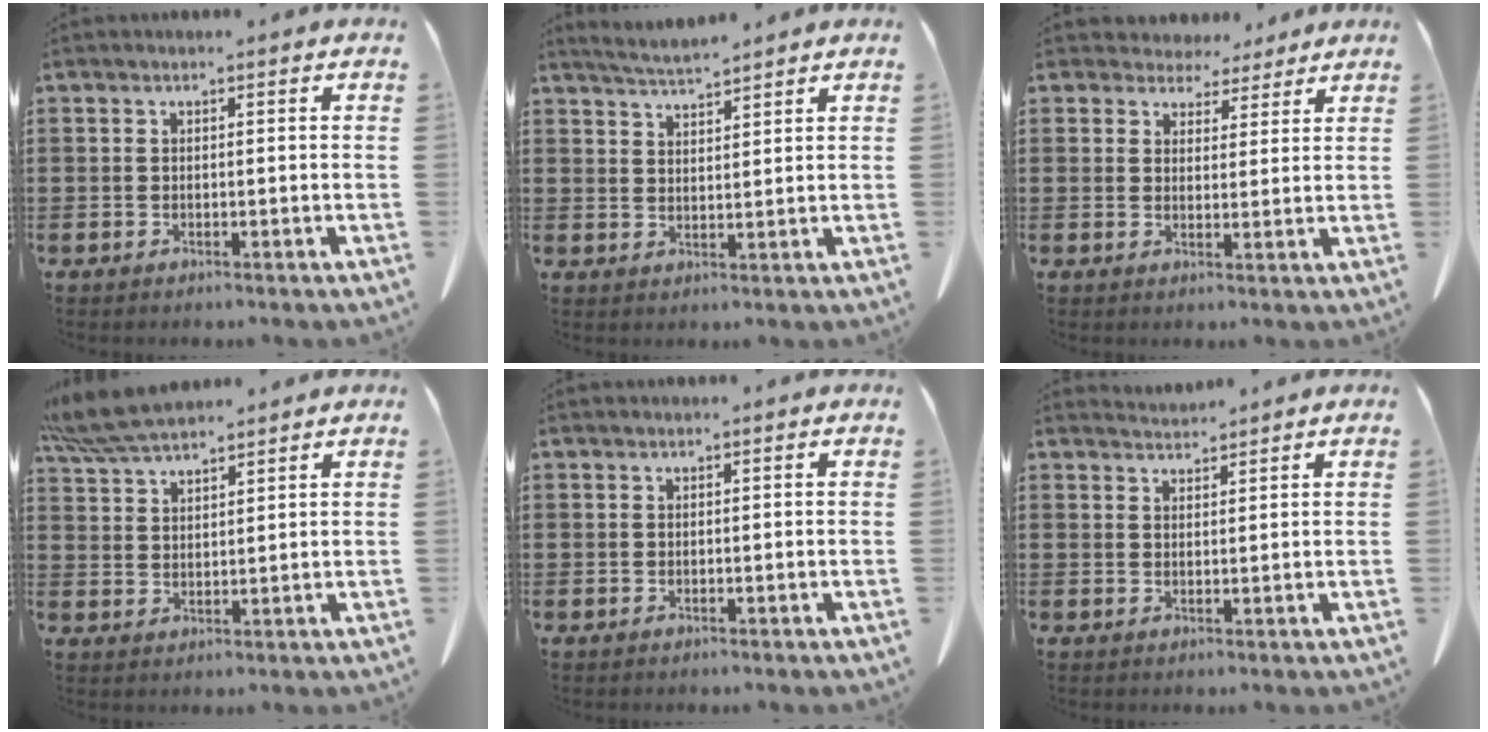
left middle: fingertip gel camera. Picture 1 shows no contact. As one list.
[{"total": 3.7, "force": [3.6, -0.3, 0.8], "torque": [-0.026, -0.011, 0.066]}, {"total": 4.2, "force": [3.8, 1.8, 0.2], "torque": [-0.020, -0.008, 0.071]}, {"total": 6.8, "force": [6.1, 1.3, 2.7], "torque": [-0.072, -0.012, 0.117]}, {"total": 0.0}, {"total": 2.2, "force": [2.1, 0.0, -0.1], "torque": [-0.005, -0.006, 0.042]}]